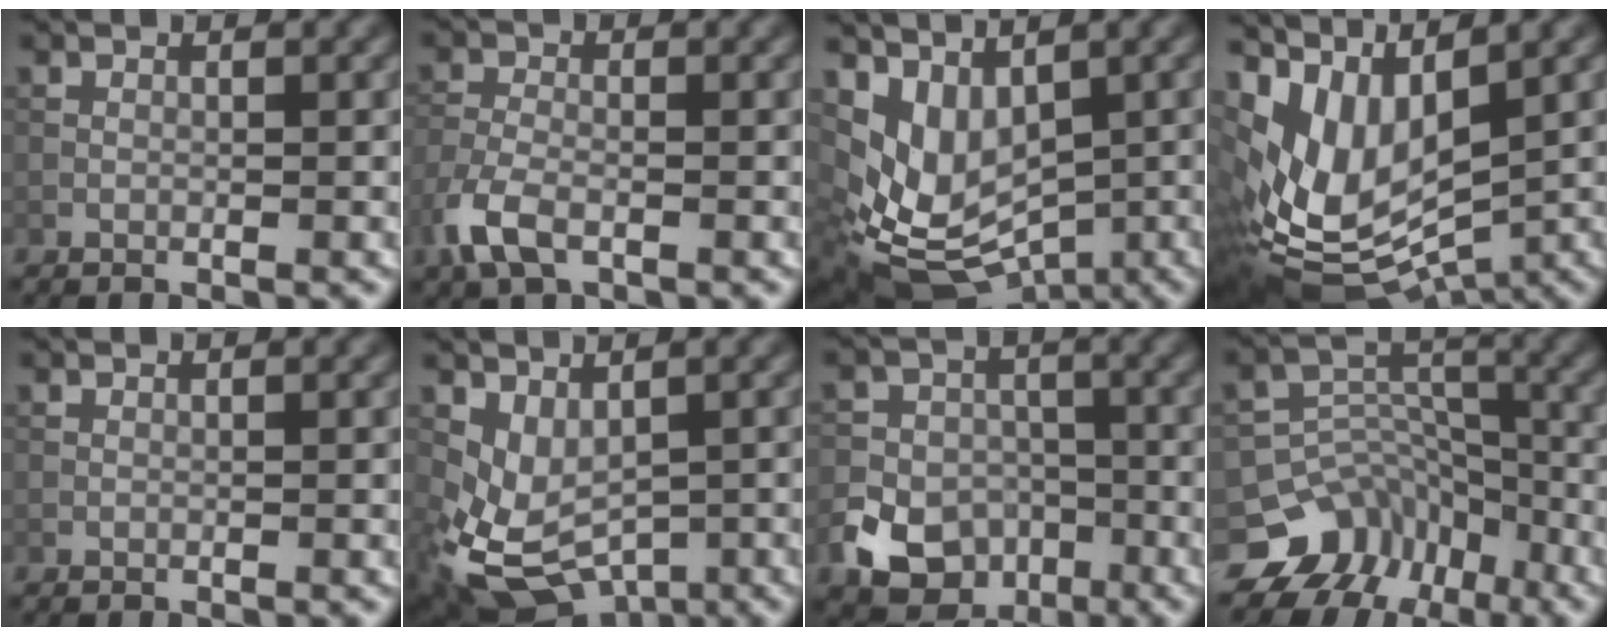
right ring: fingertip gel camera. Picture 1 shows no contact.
{"total": 3.6, "force": [-1.9, 1.7, 2.5], "torque": [-0.061, -0.005, -0.046]}
{"total": 7.1, "force": [0.6, 4.9, 5.1], "torque": [-0.096, -0.025, 0.024]}
{"total": 11.2, "force": [1.9, 5.9, 9.4], "torque": [-0.208, -0.022, 0.058]}
{"total": 0.0}
{"total": 6.5, "force": [-1.0, 4.5, 4.6], "torque": [-0.098, -0.024, -0.005]}
{"total": 9.0, "force": [-4.7, 7.1, 2.9], "torque": [-0.035, -0.020, -0.101]}
{"total": 8.2, "force": [-5.5, 5.9, 1.6], "torque": [-0.014, 0.015, -0.083]}